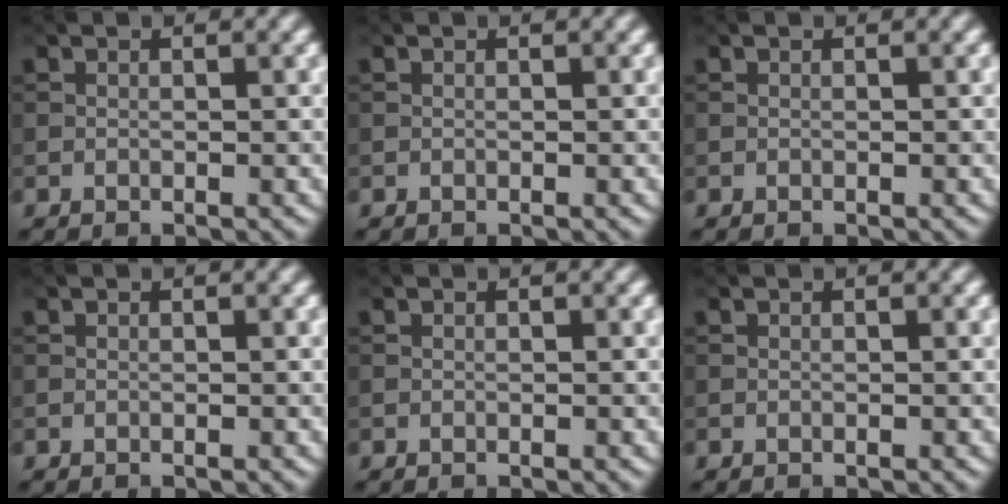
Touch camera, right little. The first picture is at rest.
{"total": 0.0}
{"total": 0.0}
{"total": 0.0}
{"total": 0.0}
{"total": 0.0}